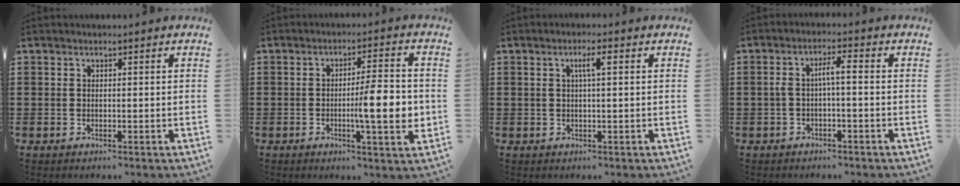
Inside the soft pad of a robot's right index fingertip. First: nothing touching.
{"total": 8.5, "force": [-1.1, 1.6, 8.3], "torque": [-0.114, -0.009, -0.022]}
{"total": 2.7, "force": [0.7, 0.4, 2.6], "torque": [-0.052, 0.006, 0.008]}
{"total": 3.5, "force": [-0.3, 0.6, 3.4], "torque": [-0.073, 0.006, -0.013]}